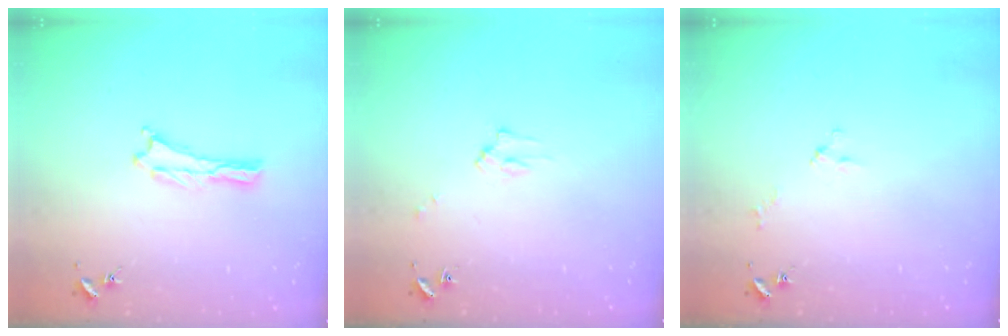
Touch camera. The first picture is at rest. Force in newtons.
{"total": 2.2, "press": 2.2, "slide": 0.2}
{"total": 2.0, "press": 2.0, "slide": 0.1}